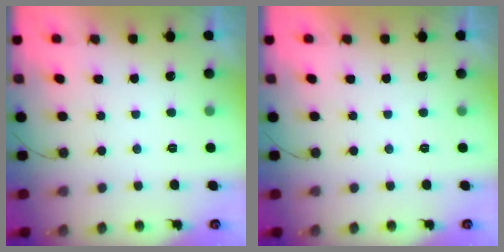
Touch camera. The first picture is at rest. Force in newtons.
{"total": 1.8, "press": 1.8, "slide": 0.0}